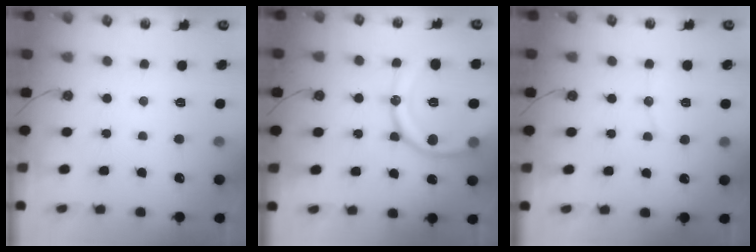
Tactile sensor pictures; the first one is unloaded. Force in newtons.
{"total": 17.4, "press": 17.3, "slide": 1.6}
{"total": 6.4, "press": 6.3, "slide": 0.4}